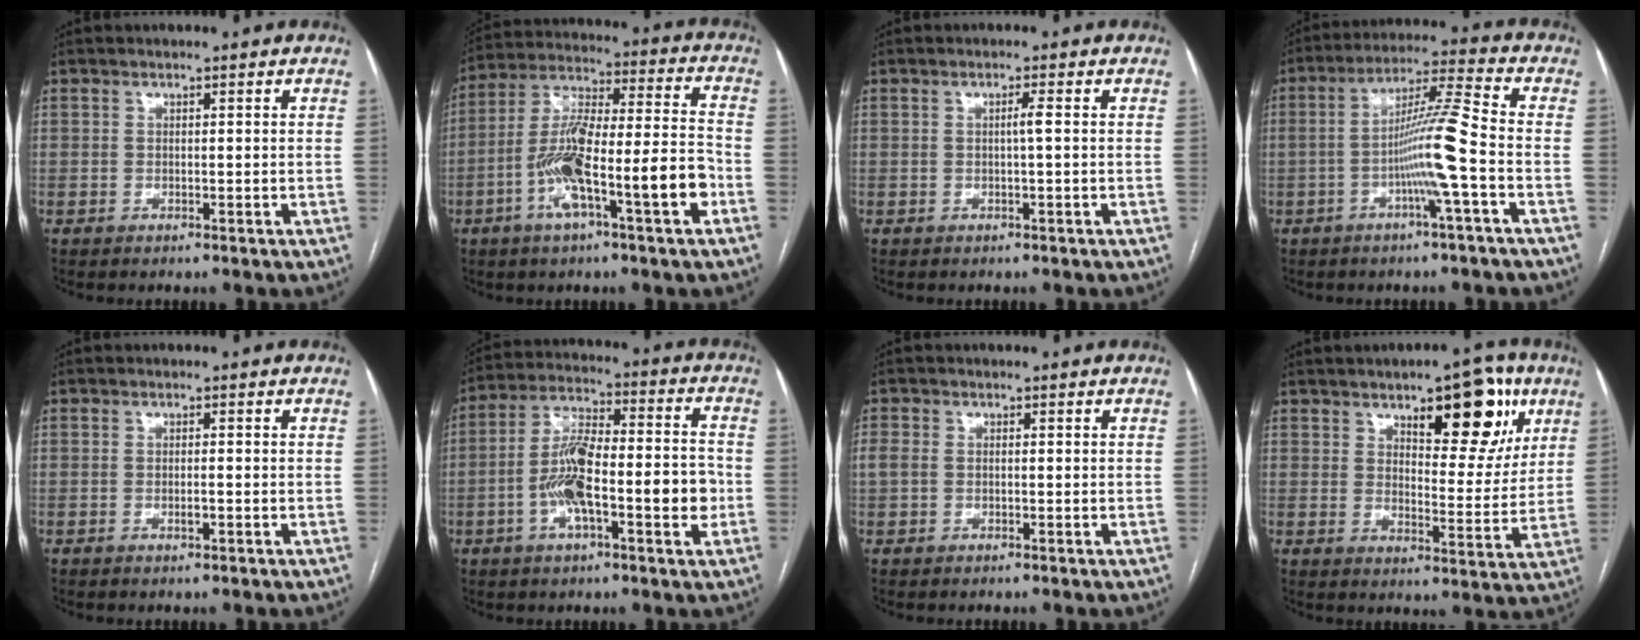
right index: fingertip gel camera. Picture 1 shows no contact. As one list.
[{"total": 16.6, "force": [-5.9, 1.8, 15.4], "torque": [-0.276, 0.013, -0.102]}, {"total": 1.3, "force": [0.0, -0.3, 1.2], "torque": [-0.019, 0.002, -0.002]}, {"total": 10.5, "force": [-2.8, -0.9, 10.1], "torque": [-0.187, 0.012, -0.055]}, {"total": 1.2, "force": [-0.4, 0.2, 1.1], "torque": [-0.021, -0.001, -0.007]}, {"total": 15.0, "force": [-3.6, 3.6, 14.1], "torque": [-0.247, 0.025, -0.061]}, {"total": 2.1, "force": [-0.1, 1.6, 1.3], "torque": [-0.043, 0.012, -0.001]}, {"total": 13.0, "force": [7.0, 4.7, 9.8], "torque": [-0.119, 0.010, 0.098]}]